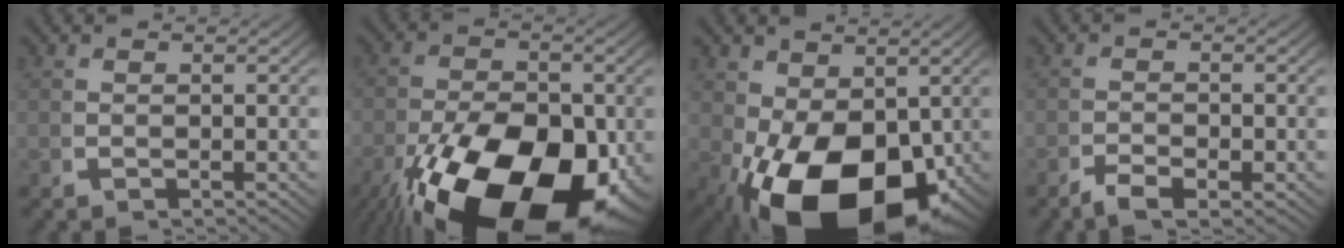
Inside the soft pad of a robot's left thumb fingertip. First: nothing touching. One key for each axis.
{"total": 19.3, "fx": -6.3, "fy": 11.0, "fz": 14.5, "tx": -0.264, "ty": -0.090, "tz": -0.057}
{"total": 13.8, "fx": -3.3, "fy": 8.3, "fz": 10.5, "tx": -0.195, "ty": -0.071, "tz": -0.018}
{"total": 2.1, "fx": -1.4, "fy": 0.9, "fz": 1.2, "tx": -0.022, "ty": -0.008, "tz": -0.028}